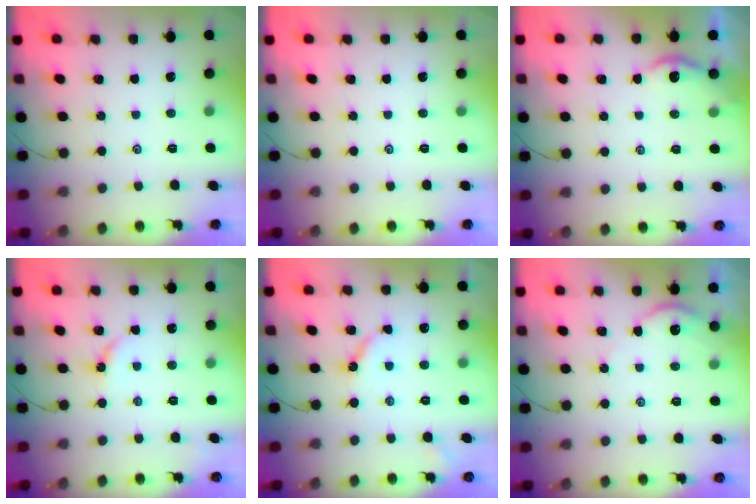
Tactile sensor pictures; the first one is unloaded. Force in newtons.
{"total": 0.0}
{"total": 4.6, "press": 4.6, "slide": 0.6}
{"total": 3.0, "press": 2.9, "slide": 0.5}
{"total": 5.6, "press": 5.6, "slide": 0.5}
{"total": 2.8, "press": 2.8, "slide": 0.4}